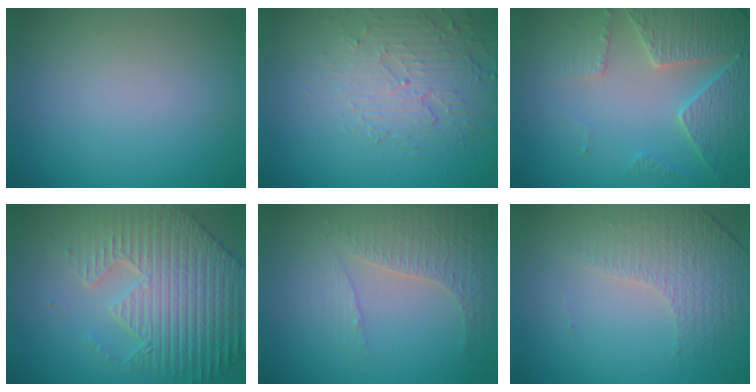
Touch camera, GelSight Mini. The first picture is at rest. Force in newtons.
{"total": 4.4, "press": 3.1, "slide": 3.1}
{"total": 4.5, "press": 4.3, "slide": 1.4}
{"total": 9.5, "press": 6.5, "slide": 6.8}
{"total": 4.2, "press": 3.0, "slide": 2.9}
{"total": 4.3, "press": 2.9, "slide": 3.2}